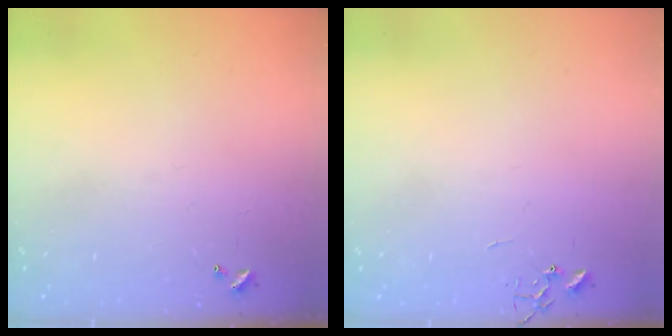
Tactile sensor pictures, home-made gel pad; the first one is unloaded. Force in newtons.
{"total": 0.0}